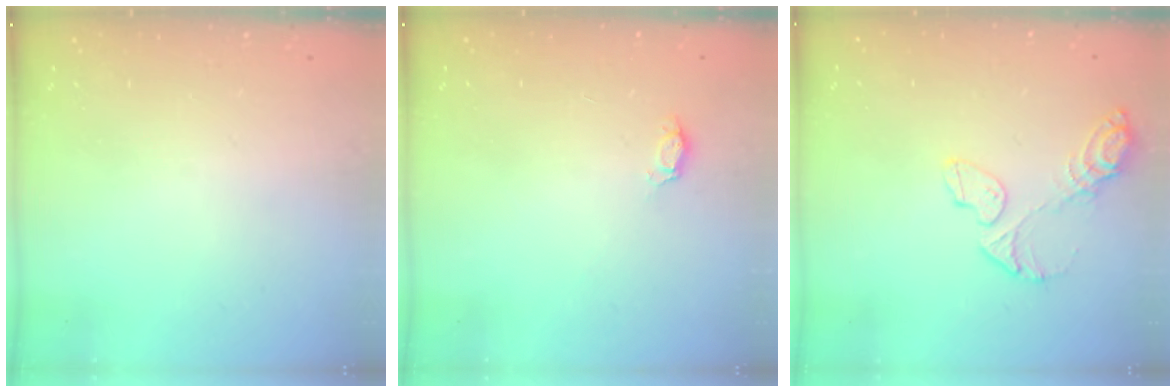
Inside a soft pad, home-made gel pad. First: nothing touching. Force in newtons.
{"total": 3.6, "press": 3.6, "slide": 0.5}
{"total": 9.5, "press": 9.3, "slide": 1.9}